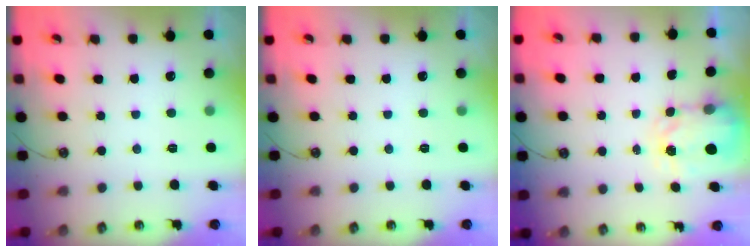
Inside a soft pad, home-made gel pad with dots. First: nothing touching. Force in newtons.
{"total": 0.0}
{"total": 3.7, "press": 3.6, "slide": 0.5}